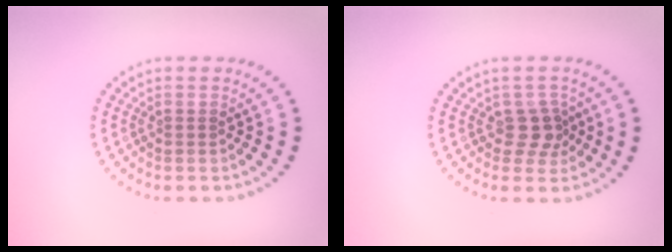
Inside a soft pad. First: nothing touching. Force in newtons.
{"total": 2.3, "press": 2.0, "slide": 1.2}